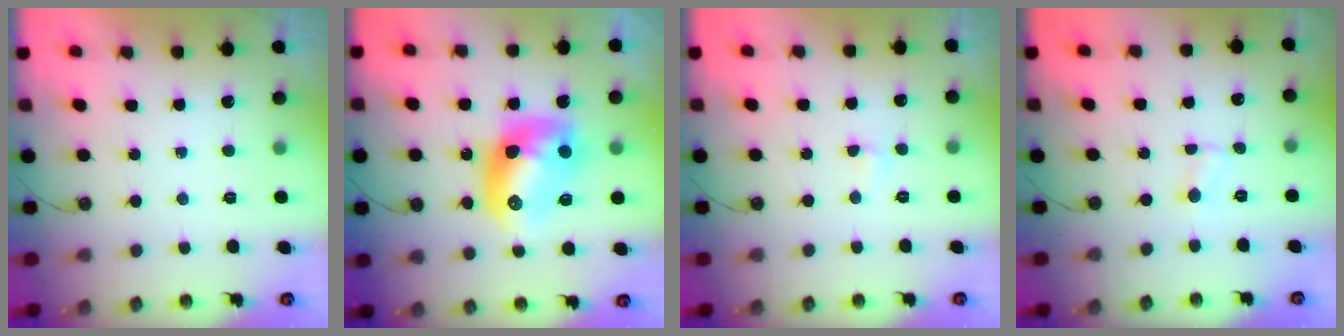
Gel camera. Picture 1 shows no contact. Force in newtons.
{"total": 13.5, "press": 13.4, "slide": 1.1}
{"total": 3.0, "press": 2.9, "slide": 0.5}
{"total": 1.1, "press": 1.0, "slide": 0.3}